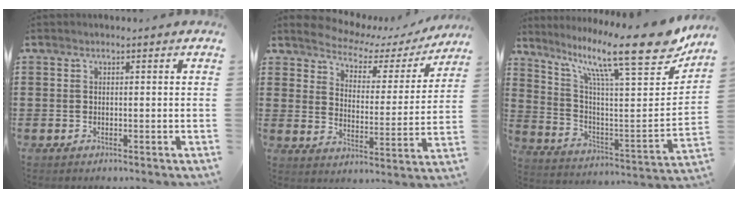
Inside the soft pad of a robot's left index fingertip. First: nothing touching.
{"total": 3.7, "force": [3.4, 1.4, 0.9], "torque": [-0.042, -0.026, 0.049]}
{"total": 16.1, "force": [11.6, 2.3, 10.9], "torque": [-0.206, -0.081, 0.184]}